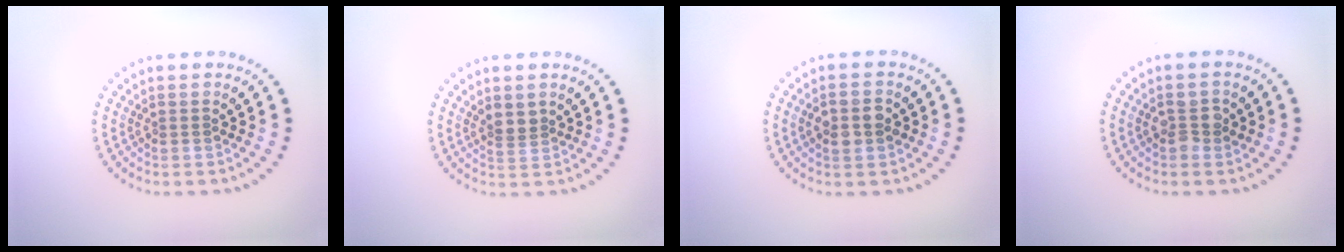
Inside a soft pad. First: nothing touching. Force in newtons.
{"total": 1.6, "press": 1.2, "slide": 1.0}
{"total": 2.4, "press": 2.4, "slide": 0.3}
{"total": 2.0, "press": 1.9, "slide": 0.2}